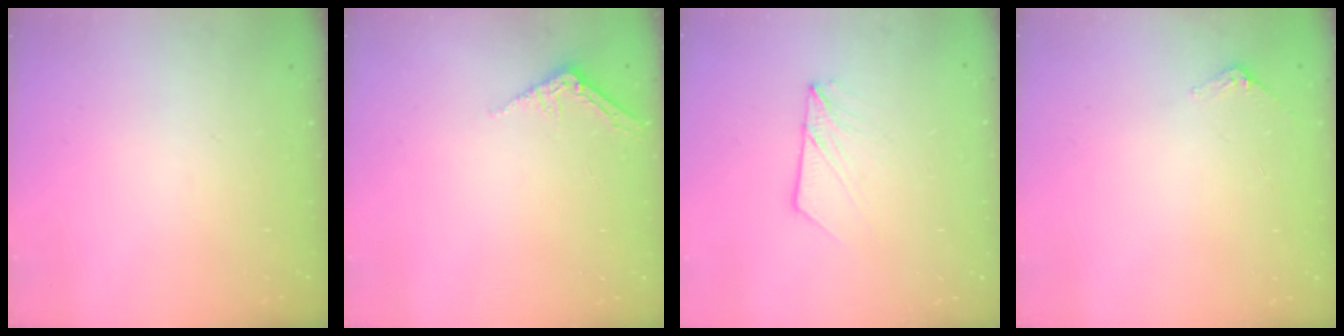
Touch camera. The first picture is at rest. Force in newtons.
{"total": 3.0, "press": 3.0, "slide": 0.2}
{"total": 7.3, "press": 7.2, "slide": 0.9}
{"total": 3.2, "press": 3.2, "slide": 0.2}